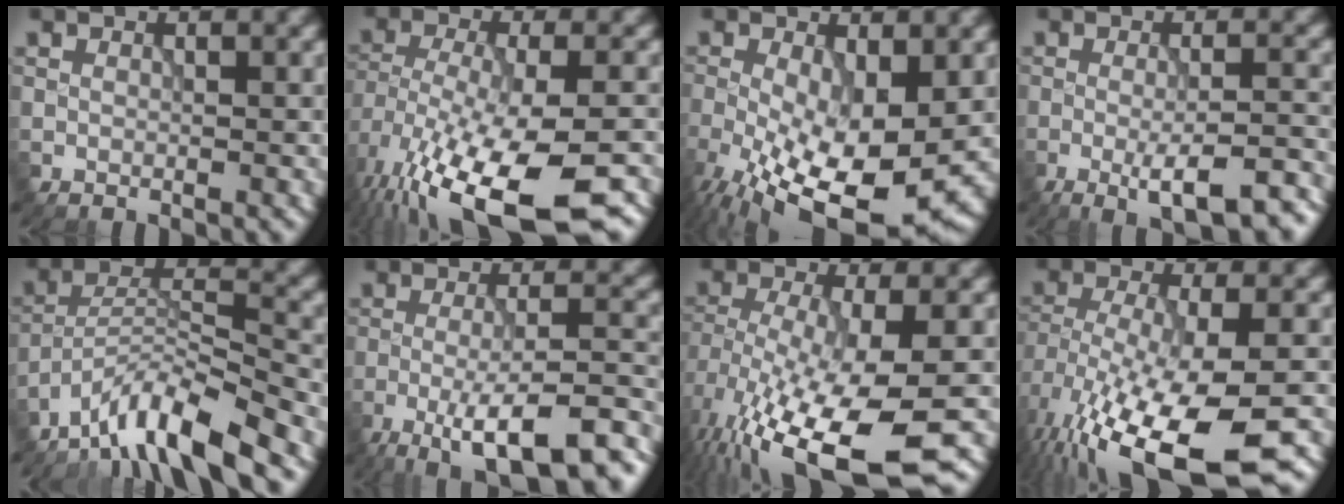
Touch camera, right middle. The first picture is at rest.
{"total": 16.8, "force": [-10.5, 6.8, 11.2], "torque": [-0.204, -0.044, -0.129]}
{"total": 13.2, "force": [-4.5, 5.6, 11.0], "torque": [-0.208, -0.043, -0.063]}
{"total": 7.3, "force": [-3.4, 1.8, 6.2], "torque": [-0.097, -0.005, -0.049]}
{"total": 8.2, "force": [-6.7, 1.2, 4.6], "torque": [-0.073, 0.005, -0.130]}
{"total": 10.8, "force": [-6.0, 2.5, 8.6], "torque": [-0.136, -0.003, -0.096]}
{"total": 13.1, "force": [-6.7, 4.1, 10.5], "torque": [-0.227, -0.041, -0.097]}
{"total": 15.4, "force": [-9.1, 5.7, 11.0], "torque": [-0.223, -0.044, -0.123]}